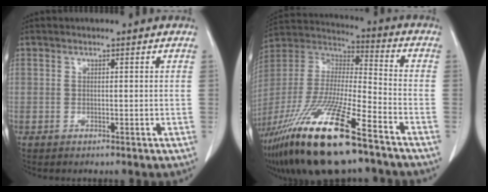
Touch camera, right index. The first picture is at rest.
{"total": 24.0, "force": [-15.6, 3.3, 17.9], "torque": [-0.381, -0.053, -0.292]}